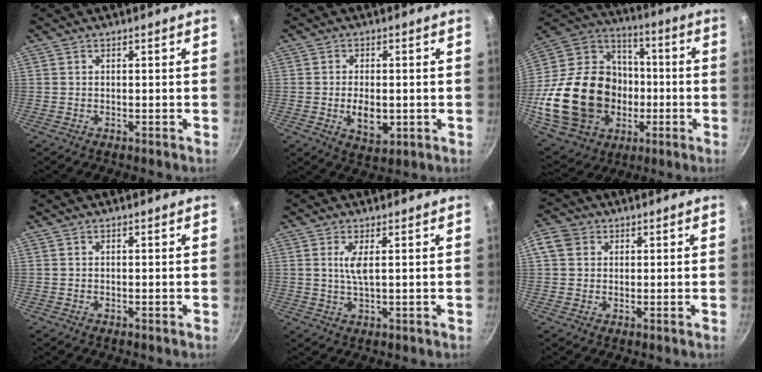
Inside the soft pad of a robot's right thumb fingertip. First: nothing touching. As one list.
[{"total": 6.2, "force": [-1.0, 3.5, 5.0], "torque": [-0.076, -0.005, -0.009]}, {"total": 30.4, "force": [-4.8, 23.6, 18.5], "torque": [-0.320, 0.040, -0.056]}, {"total": 0.0}, {"total": 3.5, "force": [1.0, 0.8, 3.3], "torque": [-0.071, -0.006, 0.020]}, {"total": 4.8, "force": [1.4, 4.1, 2.1], "torque": [-0.019, 0.002, 0.015]}]